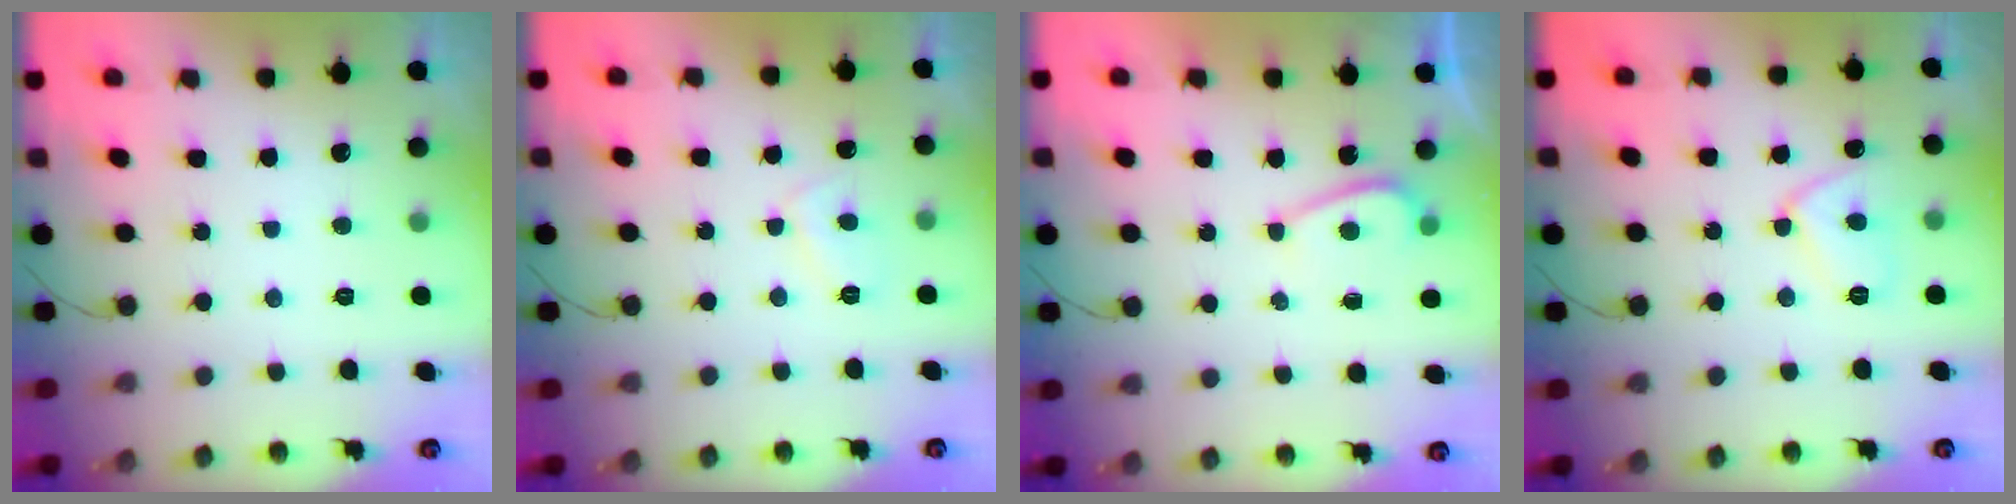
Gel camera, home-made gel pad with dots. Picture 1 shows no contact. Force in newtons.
{"total": 3.9, "press": 3.8, "slide": 0.6}
{"total": 4.7, "press": 4.7, "slide": 0.6}
{"total": 8.3, "press": 8.2, "slide": 0.8}